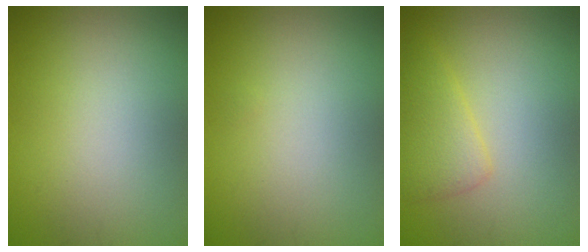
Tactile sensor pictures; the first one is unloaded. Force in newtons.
{"total": 0.0}
{"total": 2.7, "press": 2.6, "slide": 0.3}